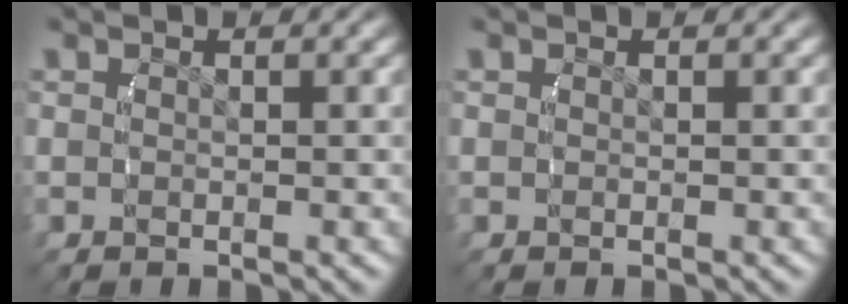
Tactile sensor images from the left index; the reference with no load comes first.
{"total": 0.0}